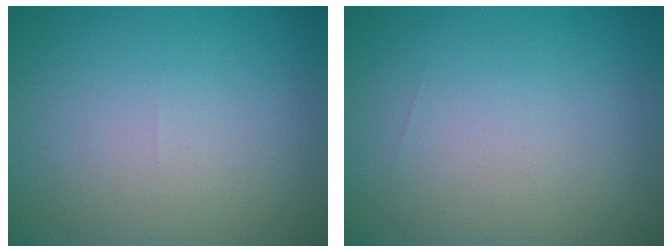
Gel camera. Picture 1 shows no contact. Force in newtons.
{"total": 0.0}